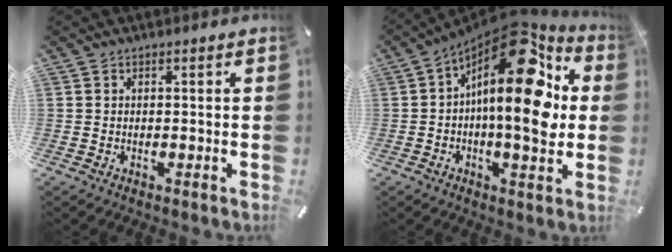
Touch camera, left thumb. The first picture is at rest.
{"total": 22.4, "force": [5.9, 9.5, 19.5], "torque": [-0.302, -0.055, 0.094]}